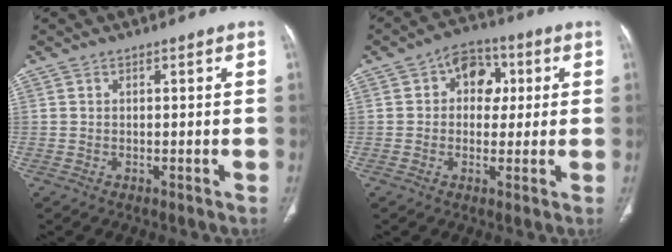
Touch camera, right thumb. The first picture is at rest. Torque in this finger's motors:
{"motor_torque": [2.49, 2.52, 0.20, -0.27, 0.00]}